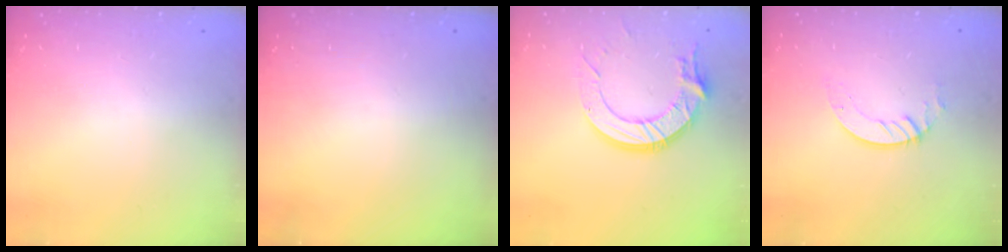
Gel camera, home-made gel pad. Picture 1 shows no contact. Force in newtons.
{"total": 0.0}
{"total": 13.5, "press": 13.4, "slide": 1.6}
{"total": 3.6, "press": 3.6, "slide": 0.4}